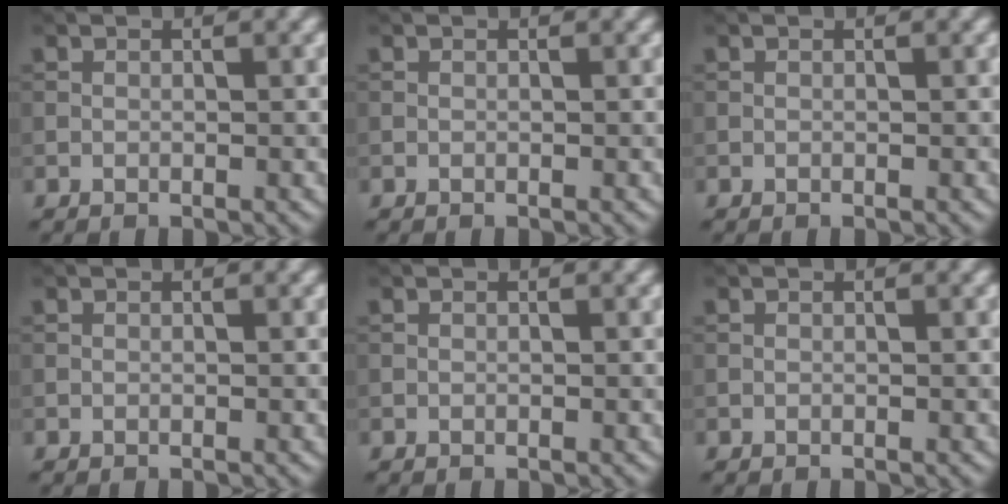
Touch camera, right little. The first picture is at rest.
{"total": 0.0}
{"total": 0.0}
{"total": 0.0}
{"total": 0.0}
{"total": 0.0}